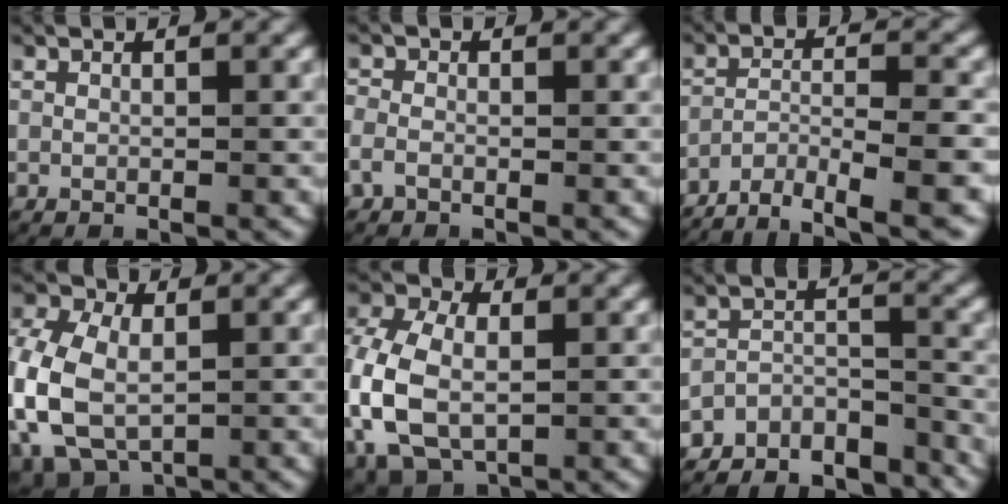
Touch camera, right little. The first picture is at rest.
{"total": 1.7, "force": [-1.0, 1.2, 0.7], "torque": [-0.023, -0.005, -0.018]}
{"total": 9.1, "force": [-7.6, 3.0, 3.9], "torque": [-0.064, -0.022, -0.117]}
{"total": 8.6, "force": [-1.0, 7.0, 4.9], "torque": [-0.153, -0.034, 0.000]}
{"total": 7.8, "force": [-0.7, 6.0, 4.9], "torque": [-0.149, -0.025, 0.006]}
{"total": 8.7, "force": [-7.4, 3.5, 2.8], "torque": [-0.039, -0.012, -0.122]}